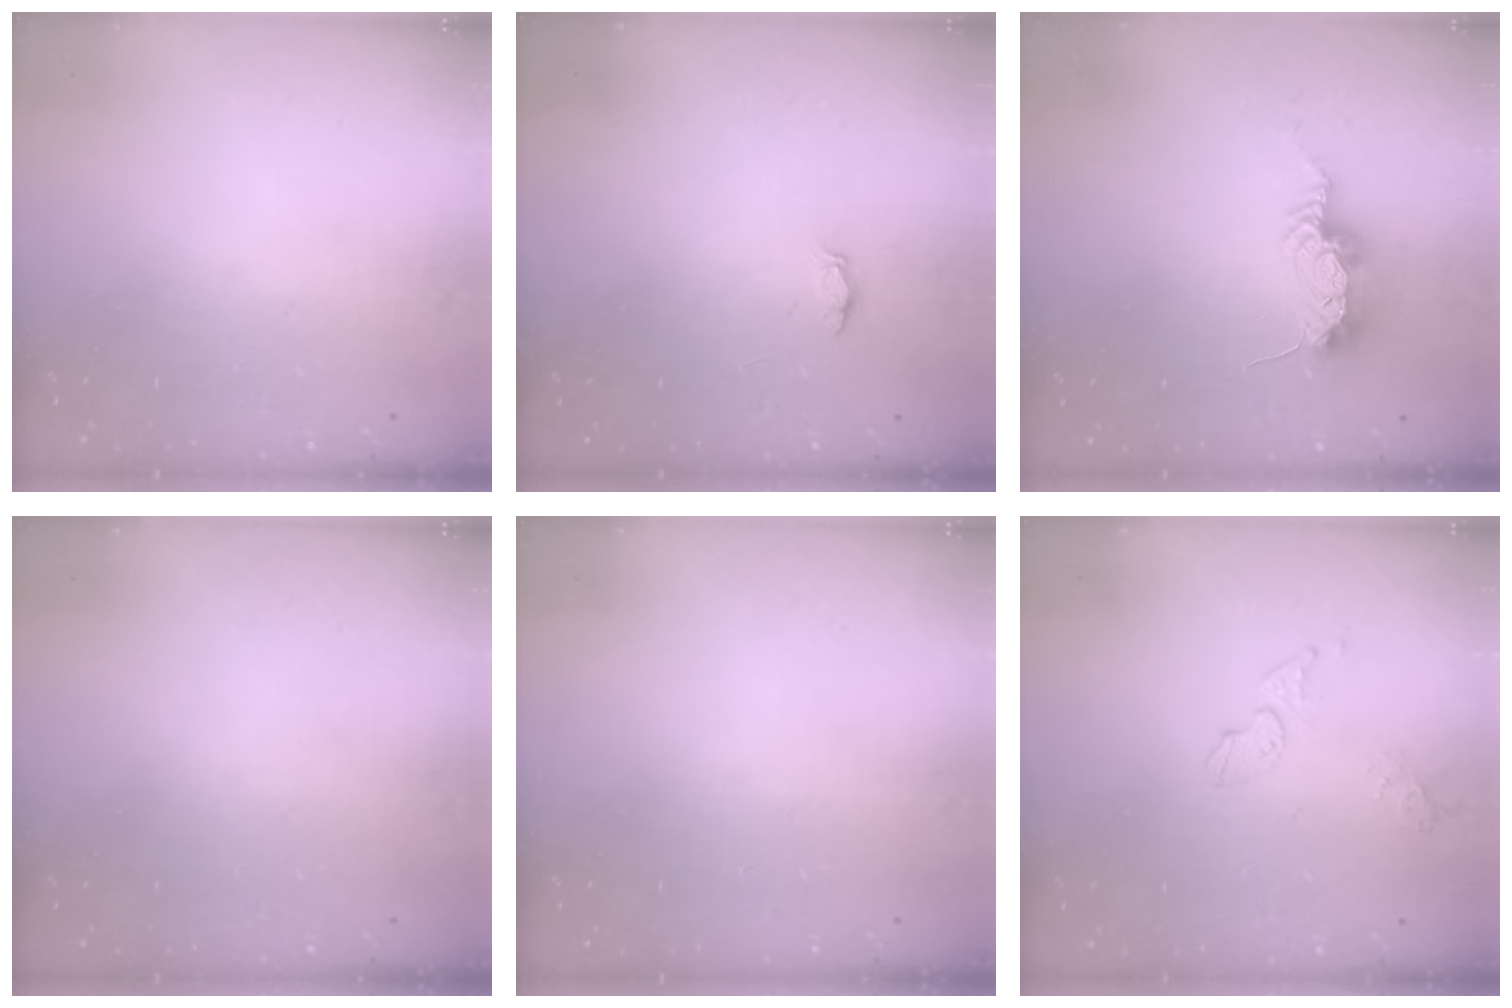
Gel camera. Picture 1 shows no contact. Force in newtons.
{"total": 2.2, "press": 2.2, "slide": 0.3}
{"total": 15.6, "press": 10.8, "slide": 11.2}
{"total": 0.0}
{"total": 0.0}
{"total": 4.4, "press": 4.4, "slide": 0.4}